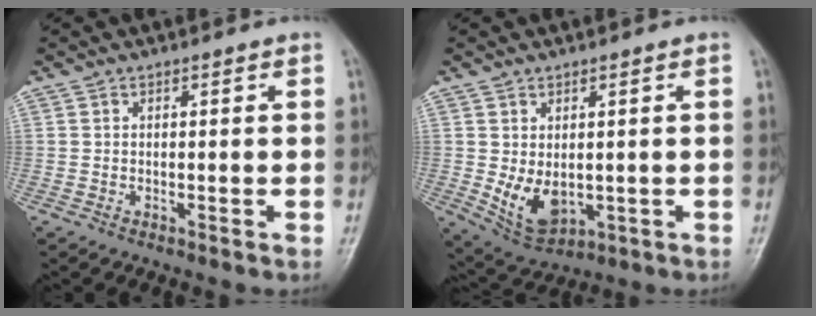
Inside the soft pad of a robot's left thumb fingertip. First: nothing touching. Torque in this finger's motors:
{"motor_torque": [1.07, 1.18, 0.43, -0.23, 0.08]}